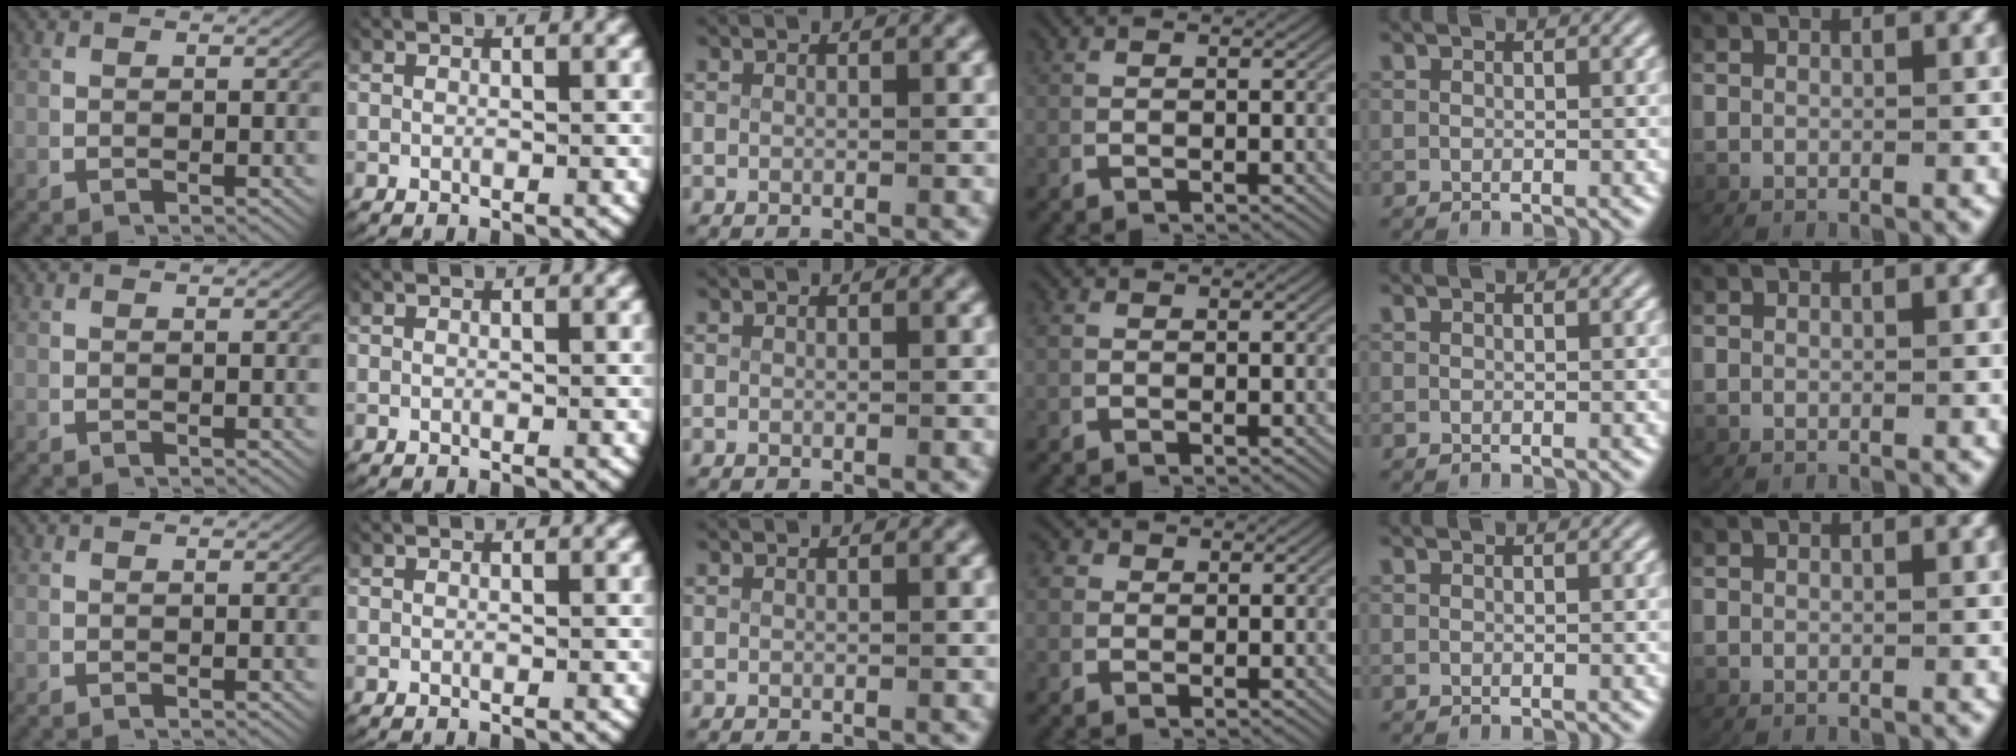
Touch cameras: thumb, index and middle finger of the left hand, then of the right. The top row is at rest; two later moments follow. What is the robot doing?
{"motion": "lift_and_place", "object": "paper towel"}